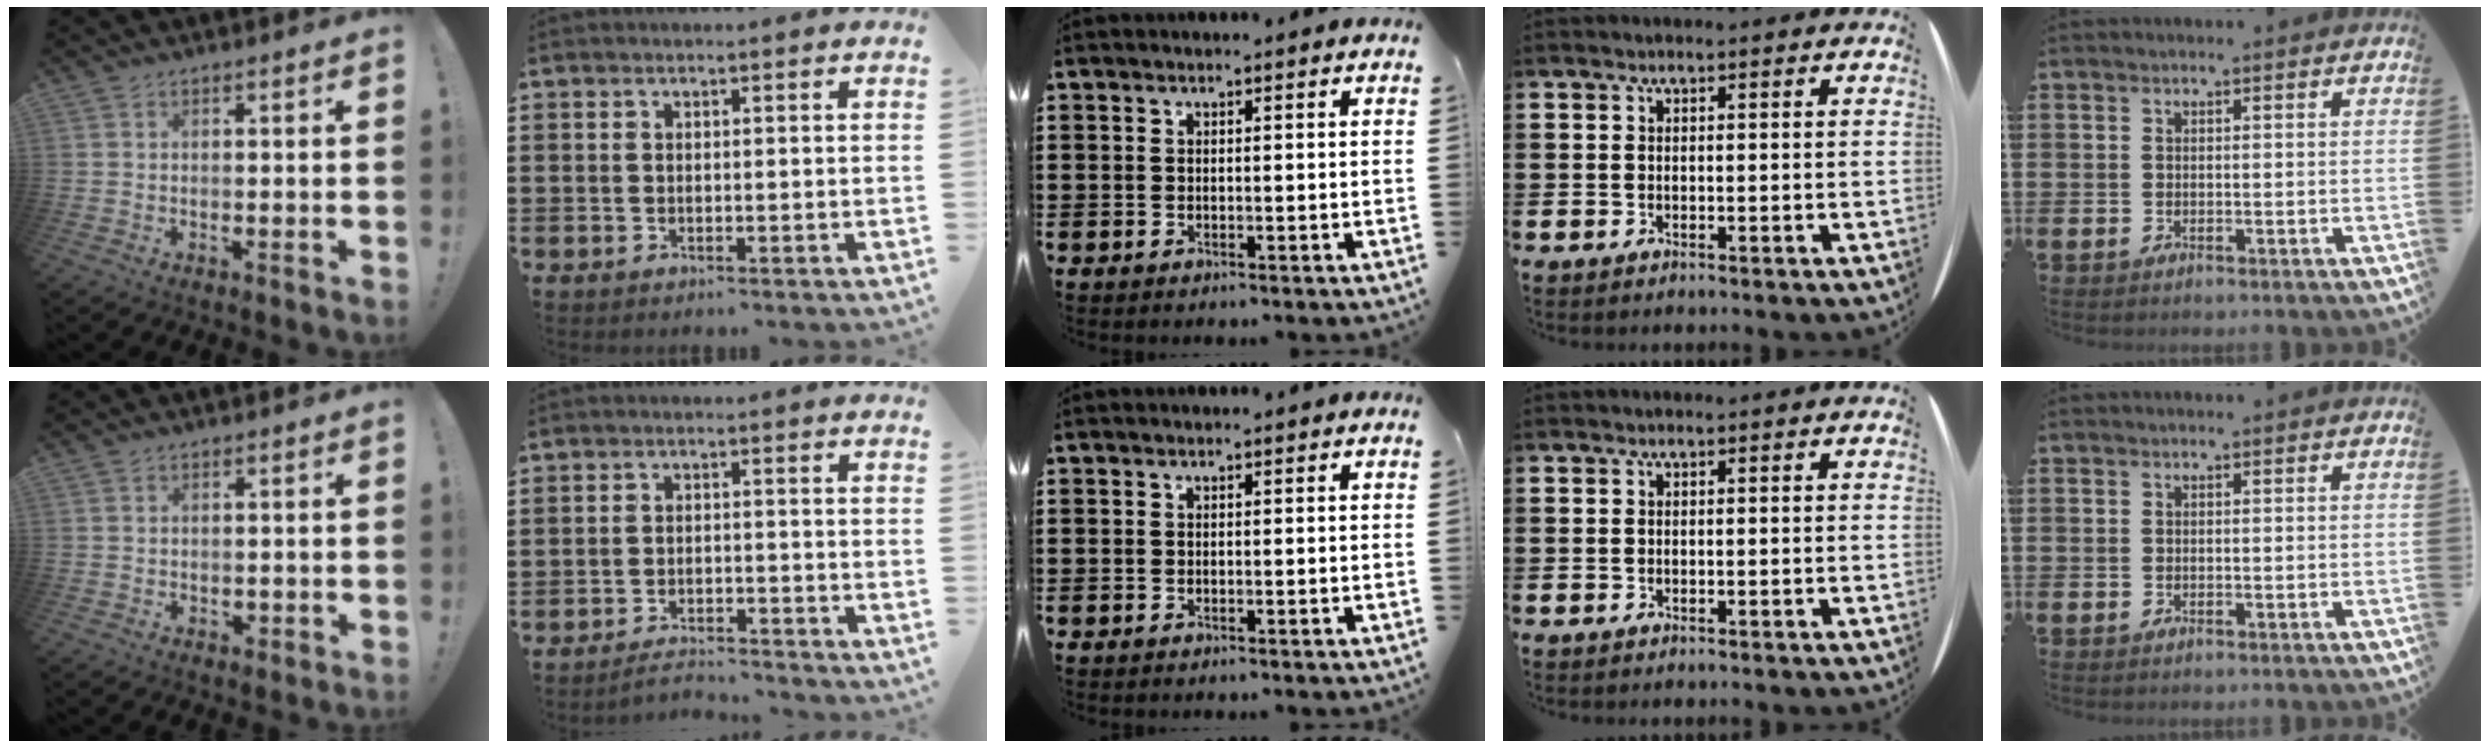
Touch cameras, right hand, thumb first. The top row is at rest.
{"thumb": {"total": 1.0, "force": [0.0, 0.9, 0.3], "torque": [0.000, 0.002, -0.001]}, "index": {"total": 2.8, "force": [-2.8, 0.1, 0.1], "torque": [-0.008, 0.000, -0.059]}}